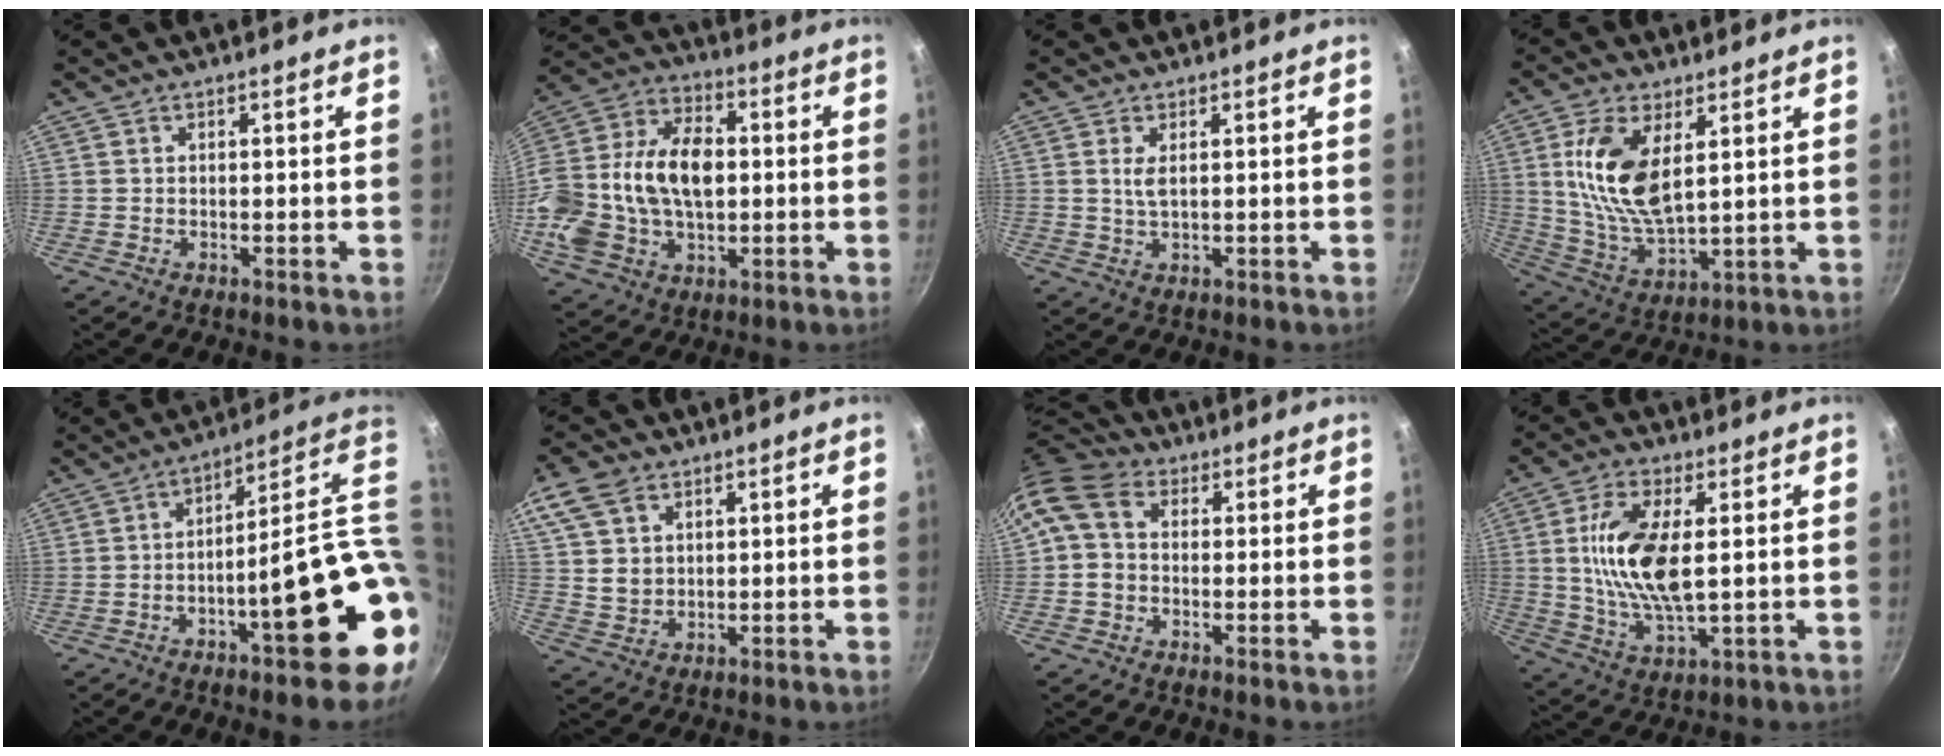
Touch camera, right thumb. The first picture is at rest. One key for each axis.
{"total": 23.6, "fx": 0.6, "fy": 15.8, "fz": 17.5, "tx": -0.333, "ty": 0.034, "tz": 0.006}
{"total": 2.4, "fx": 0.7, "fy": 0.9, "fz": 2.1, "tx": -0.043, "ty": -0.007, "tz": 0.016}
{"total": 14.3, "fx": 3.9, "fy": 6.9, "fz": 11.9, "tx": -0.232, "ty": -0.023, "tz": 0.084}
{"total": 21.4, "fx": -3.3, "fy": 5.2, "fz": 20.5, "tx": -0.238, "ty": 0.013, "tz": -0.043}
{"total": 9.6, "fx": 4.4, "fy": 6.8, "fz": 5.2, "tx": -0.078, "ty": -0.015, "tz": 0.081}
{"total": 9.5, "fx": 1.6, "fy": 7.4, "fz": 5.7, "tx": -0.106, "ty": 0.018, "tz": 0.010}
{"total": 13.9, "fx": 2.1, "fy": 6.0, "fz": 12.4, "tx": -0.239, "ty": -0.008, "tz": 0.042}